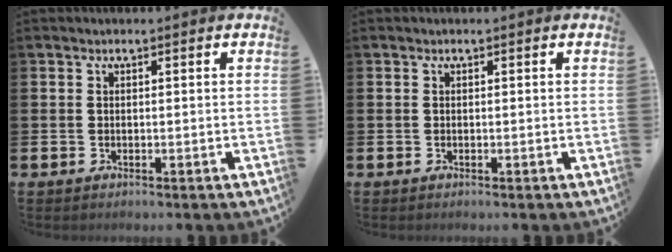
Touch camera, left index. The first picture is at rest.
{"total": 0.0}